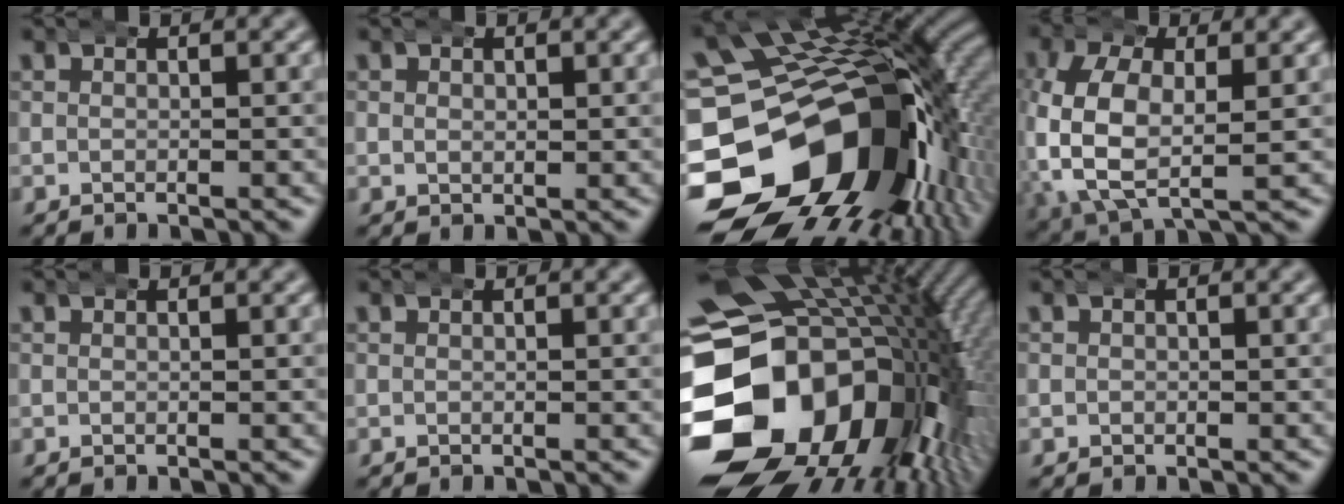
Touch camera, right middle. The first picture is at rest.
{"total": 1.0, "force": [0.4, 0.9, 0.4], "torque": [-0.010, -0.006, 0.013]}
{"total": 29.2, "force": [-3.6, 19.4, 21.5], "torque": [-0.358, -0.064, -0.039]}
{"total": 9.2, "force": [-0.1, 6.6, 6.4], "torque": [-0.171, -0.034, 0.012]}
{"total": 0.0}
{"total": 0.0}
{"total": 33.3, "force": [-3.1, 22.5, 24.4], "torque": [-0.385, -0.053, -0.044]}
{"total": 0.8, "force": [0.0, 0.8, 0.1], "torque": [-0.005, -0.004, 0.004]}